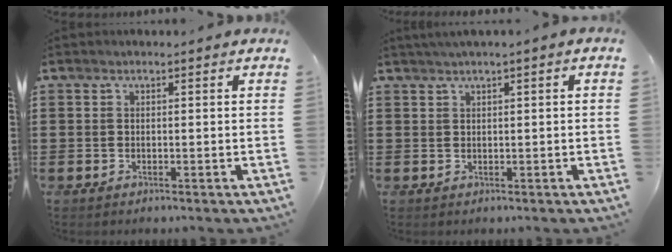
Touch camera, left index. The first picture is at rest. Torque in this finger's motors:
{"motor_torque": [0.72, -0.54, 0.30, 0.11]}